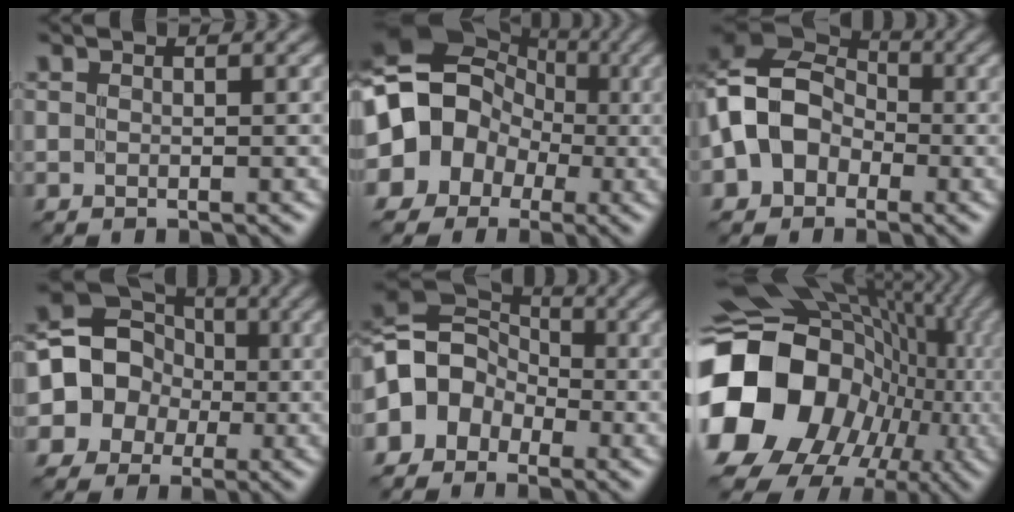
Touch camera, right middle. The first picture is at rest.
{"total": 13.4, "force": [-0.9, 11.6, 6.7], "torque": [-0.109, 0.017, -0.058]}
{"total": 9.1, "force": [-1.8, 7.7, 4.5], "torque": [-0.081, 0.018, -0.067]}
{"total": 9.5, "force": [-1.2, 8.8, 3.5], "torque": [-0.061, 0.026, -0.045]}
{"total": 6.8, "force": [-2.0, 5.7, 3.0], "torque": [-0.041, 0.009, -0.064]}
{"total": 21.5, "force": [-3.1, 18.3, 10.8], "torque": [-0.229, -0.033, -0.081]}